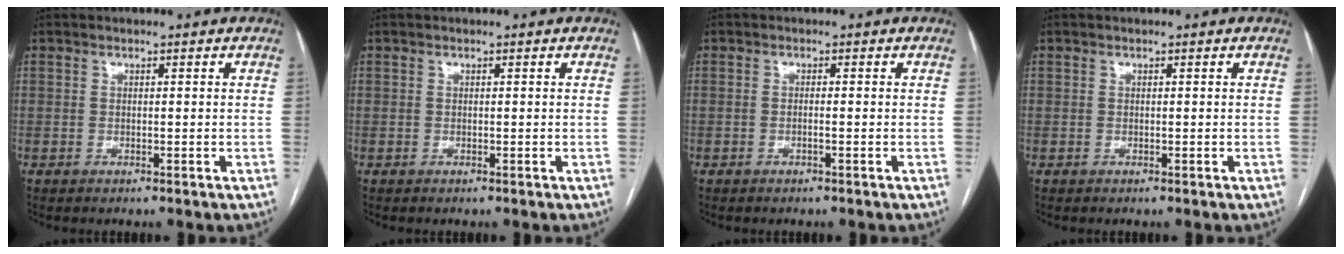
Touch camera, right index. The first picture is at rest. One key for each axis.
{"total": 0.0}
{"total": 0.7, "fx": -0.2, "fy": -0.2, "fz": 0.6, "tx": -0.012, "ty": 0.000, "tz": -0.004}
{"total": 0.0}